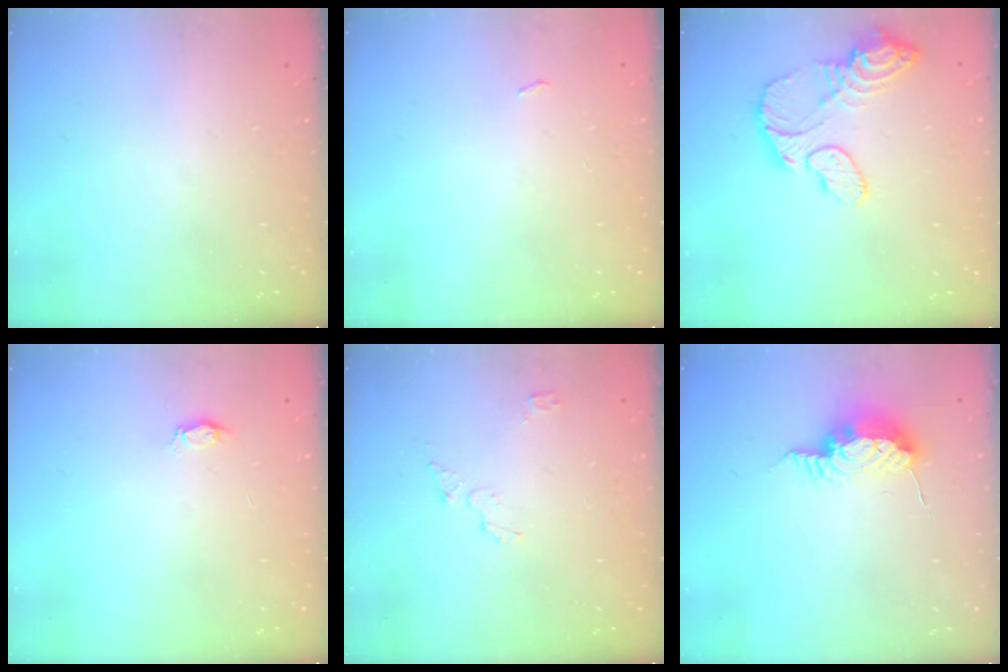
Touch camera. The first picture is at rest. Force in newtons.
{"total": 2.7, "press": 2.3, "slide": 1.4}
{"total": 12.2, "press": 12.2, "slide": 1.1}
{"total": 3.0, "press": 2.9, "slide": 0.3}
{"total": 3.7, "press": 3.7, "slide": 0.4}
{"total": 8.9, "press": 8.7, "slide": 1.8}